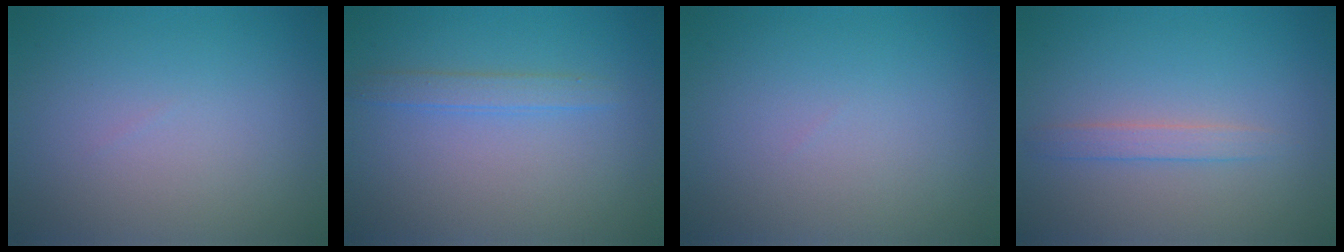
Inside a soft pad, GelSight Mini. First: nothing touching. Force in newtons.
{"total": 1.6, "press": 1.6, "slide": 0.0}
{"total": 0.0}
{"total": 1.5, "press": 1.5, "slide": 0.1}